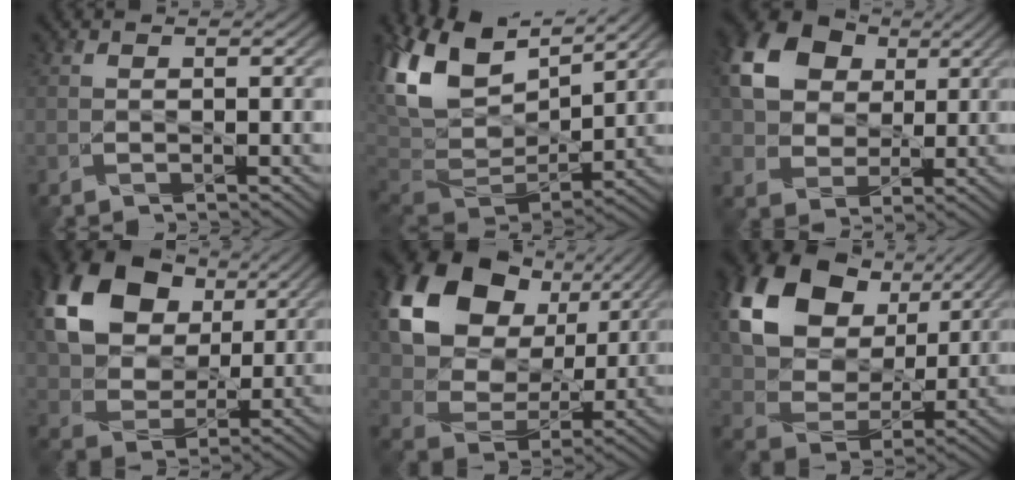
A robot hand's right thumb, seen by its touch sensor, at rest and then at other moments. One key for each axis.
{"total": 13.6, "fx": 5.2, "fy": 8.3, "fz": 9.5, "tx": -0.233, "ty": 0.010, "tz": 0.096}
{"total": 13.4, "fx": 4.1, "fy": 10.3, "fz": 7.5, "tx": -0.199, "ty": 0.036, "tz": 0.078}
{"total": 16.6, "fx": 6.5, "fy": 11.8, "fz": 9.6, "tx": -0.233, "ty": 0.037, "tz": 0.121}
{"total": 20.3, "fx": 7.6, "fy": 15.1, "fz": 11.3, "tx": -0.313, "ty": 0.042, "tz": 0.180}
{"total": 20.1, "fx": 7.9, "fy": 14.9, "fz": 10.9, "tx": -0.300, "ty": 0.044, "tz": 0.184}